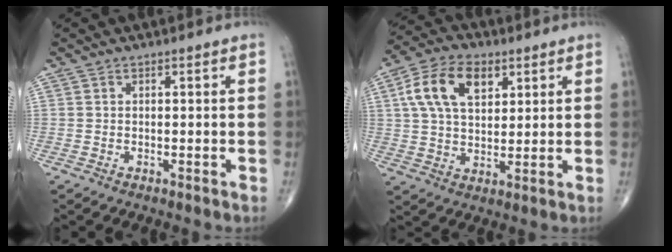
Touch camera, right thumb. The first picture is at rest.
{"total": 12.5, "force": [4.6, 7.6, 8.9], "torque": [-0.153, 0.001, 0.082]}